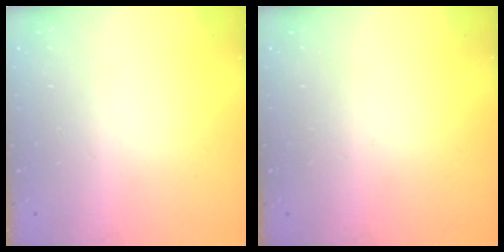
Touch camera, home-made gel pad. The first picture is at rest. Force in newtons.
{"total": 0.0}